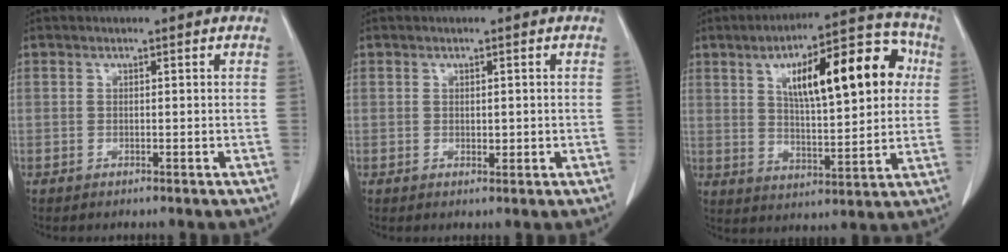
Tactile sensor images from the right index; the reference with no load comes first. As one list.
[{"total": 1.4, "force": [0.0, 0.8, 1.2], "torque": [-0.016, -0.003, 0.004]}, {"total": 18.2, "force": [5.2, 5.4, 16.5], "torque": [-0.237, 0.034, 0.078]}]